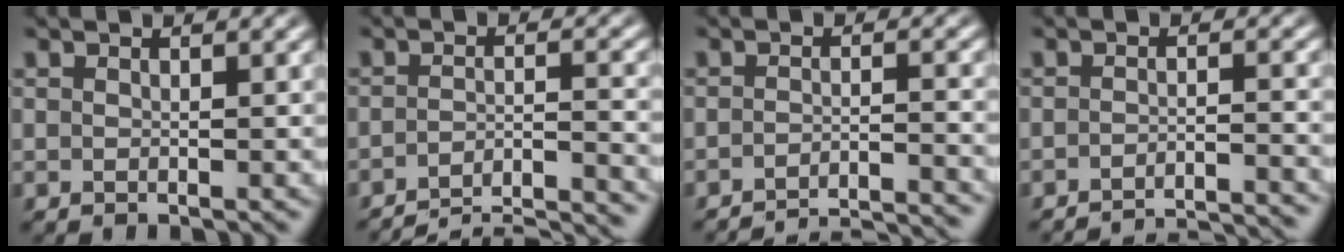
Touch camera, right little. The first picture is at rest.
{"total": 10.4, "force": [-9.6, 2.8, 2.8], "torque": [-0.028, -0.033, -0.145]}
{"total": 11.0, "force": [-10.7, 1.7, 1.4], "torque": [0.010, -0.024, -0.167]}
{"total": 10.0, "force": [-9.9, 1.3, 1.1], "torque": [0.011, -0.023, -0.152]}